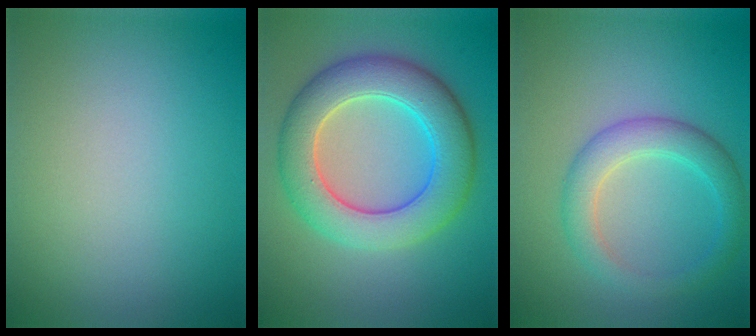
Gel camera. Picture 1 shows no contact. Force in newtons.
{"total": 8.0, "press": 8.0, "slide": 0.1}
{"total": 3.7, "press": 3.7, "slide": 0.3}